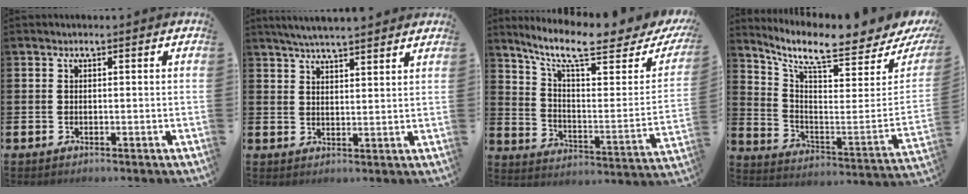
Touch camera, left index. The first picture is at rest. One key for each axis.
{"total": 4.8, "fx": 4.7, "fy": 0.0, "fz": 1.1, "tx": -0.031, "ty": -0.017, "tz": 0.085}
{"total": 10.5, "fx": 8.4, "fy": 2.3, "fz": 5.8, "tx": -0.127, "ty": -0.063, "tz": 0.136}
{"total": 8.6, "fx": 7.4, "fy": 1.8, "fz": 4.0, "tx": -0.094, "ty": -0.078, "tz": 0.117}